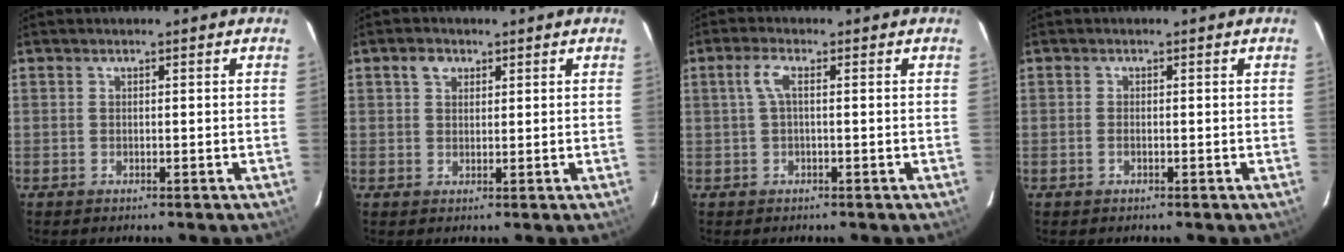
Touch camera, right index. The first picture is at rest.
{"total": 2.5, "force": [1.3, 1.9, 1.1], "torque": [-0.015, 0.009, 0.023]}
{"total": 2.7, "force": [0.3, 0.5, 2.6], "torque": [-0.056, 0.005, 0.005]}
{"total": 0.9, "force": [-0.4, 0.4, 0.7], "torque": [-0.015, 0.000, -0.008]}